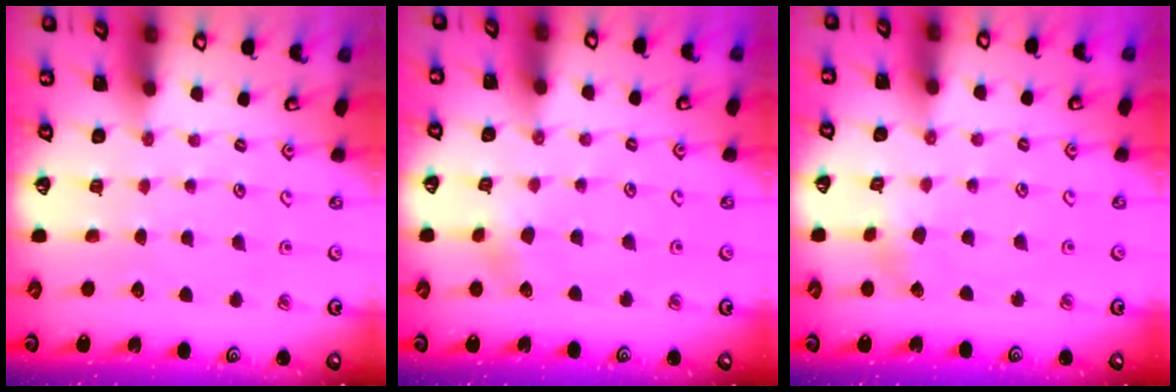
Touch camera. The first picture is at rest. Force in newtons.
{"total": 5.0, "press": 5.0, "slide": 0.4}
{"total": 2.4, "press": 2.2, "slide": 0.9}